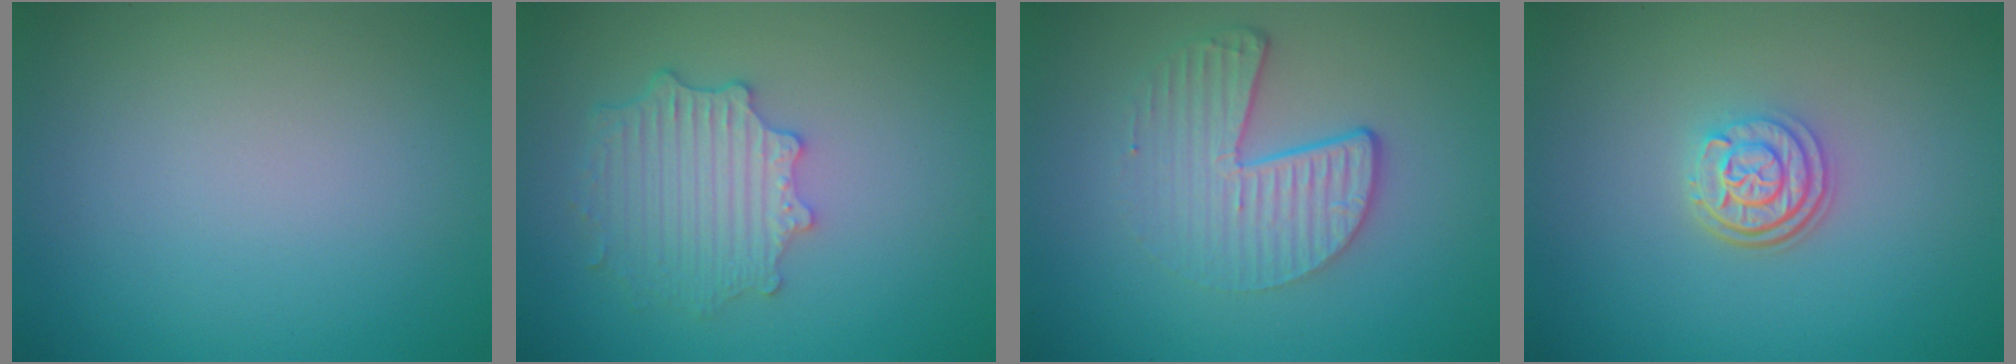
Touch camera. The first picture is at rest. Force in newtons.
{"total": 4.5, "press": 3.7, "slide": 2.5}
{"total": 4.5, "press": 3.0, "slide": 3.3}
{"total": 3.0, "press": 2.4, "slide": 1.7}